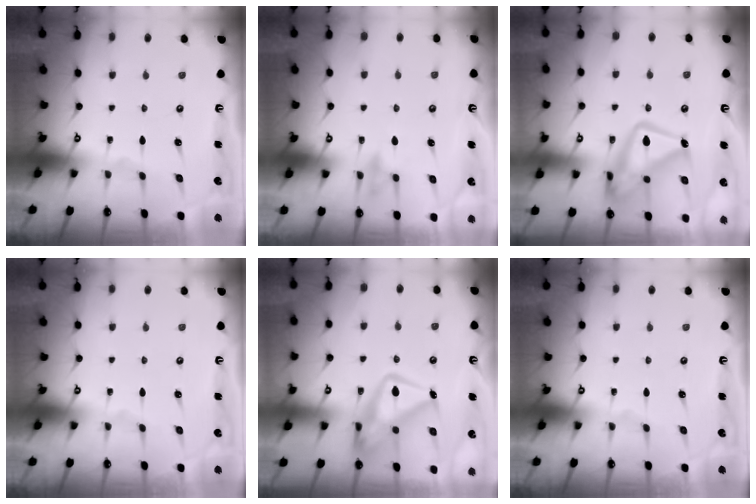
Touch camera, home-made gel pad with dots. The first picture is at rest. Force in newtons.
{"total": 9.3, "press": 9.2, "slide": 1.3}
{"total": 16.2, "press": 16.1, "slide": 1.3}
{"total": 0.0}
{"total": 16.4, "press": 16.3, "slide": 1.6}
{"total": 0.0}